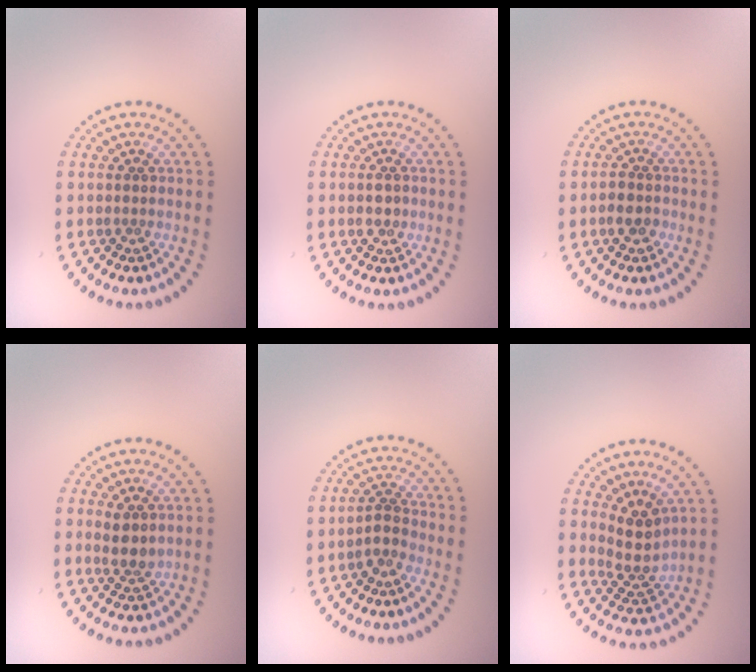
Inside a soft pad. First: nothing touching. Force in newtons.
{"total": 1.4, "press": 1.3, "slide": 0.1}
{"total": 1.8, "press": 1.7, "slide": 0.5}
{"total": 2.0, "press": 1.7, "slide": 0.9}
{"total": 1.8, "press": 1.2, "slide": 1.3}
{"total": 3.2, "press": 2.4, "slide": 2.1}